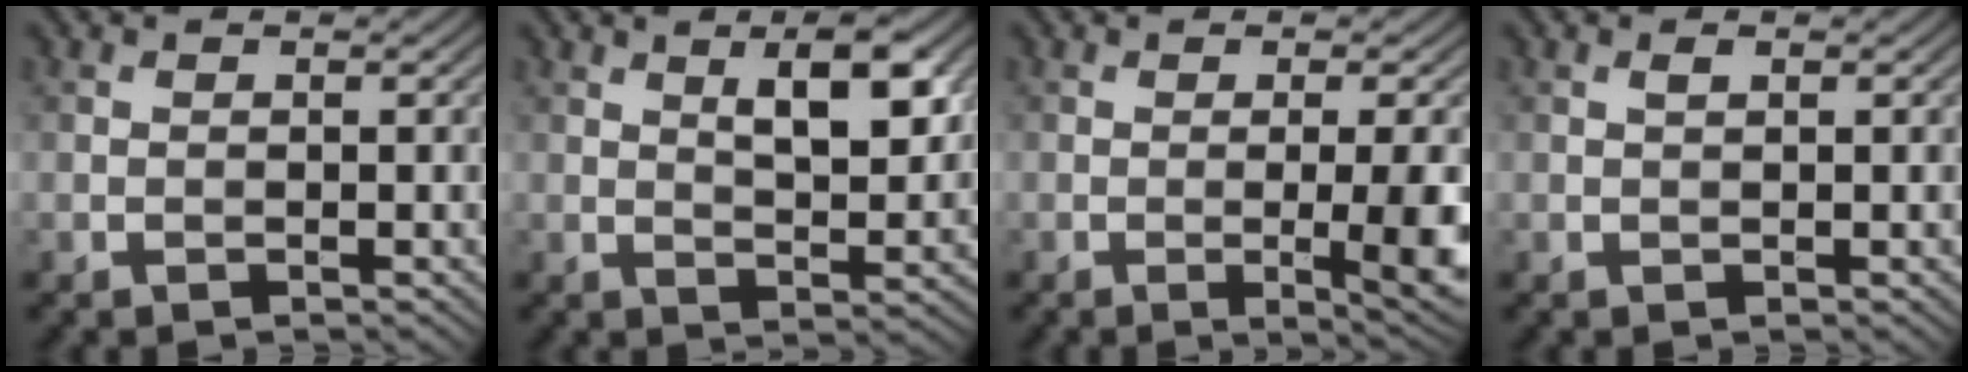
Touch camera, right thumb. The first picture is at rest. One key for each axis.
{"total": 6.8, "fx": 2.7, "fy": 2.5, "fz": 5.7, "tx": -0.090, "ty": 0.000, "tz": 0.044}
{"total": 6.7, "fx": -1.0, "fy": 1.3, "fz": 6.5, "tx": -0.096, "ty": -0.005, "tz": -0.009}
{"total": 0.7, "fx": 0.3, "fy": 0.2, "fz": 0.6, "tx": -0.012, "ty": 0.001, "tz": 0.006}